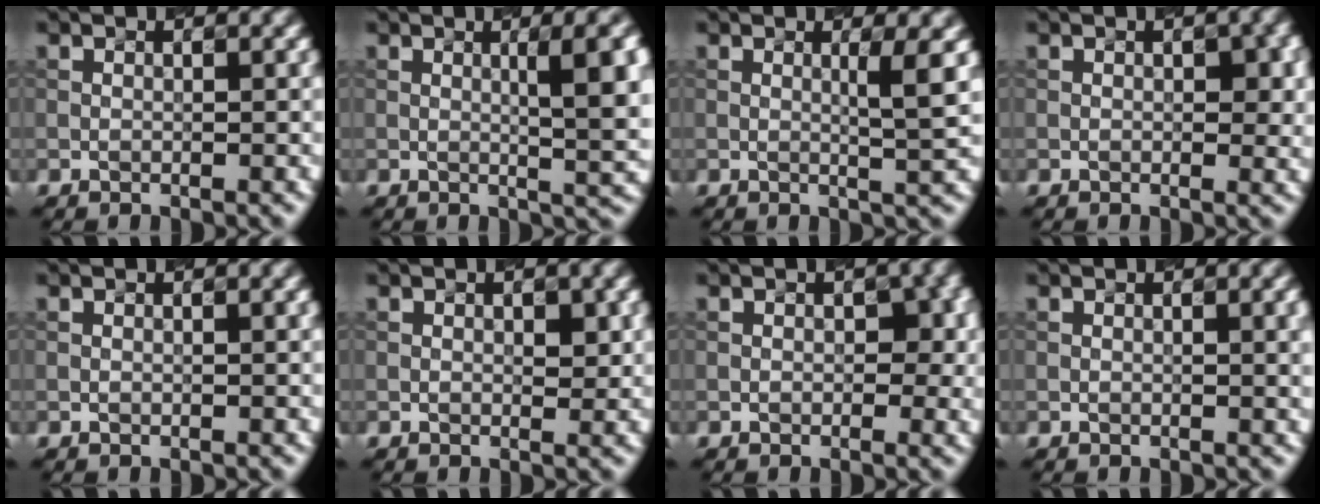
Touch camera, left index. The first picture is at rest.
{"total": 6.7, "force": [1.0, 1.5, 6.4], "torque": [-0.072, 0.006, 0.022]}
{"total": 2.7, "force": [0.4, 0.2, 2.6], "torque": [-0.038, -0.003, 0.011]}
{"total": 2.7, "force": [0.3, 1.1, 2.4], "torque": [-0.031, 0.001, 0.012]}
{"total": 0.7, "force": [0.1, 0.2, 0.6], "torque": [-0.007, 0.004, -0.001]}
{"total": 1.2, "force": [0.2, 0.4, 1.1], "torque": [-0.018, -0.002, 0.011]}
{"total": 2.5, "force": [0.0, 1.5, 2.0], "torque": [-0.018, -0.001, 0.004]}
{"total": 2.5, "force": [0.5, 0.8, 2.4], "torque": [-0.021, 0.008, 0.008]}